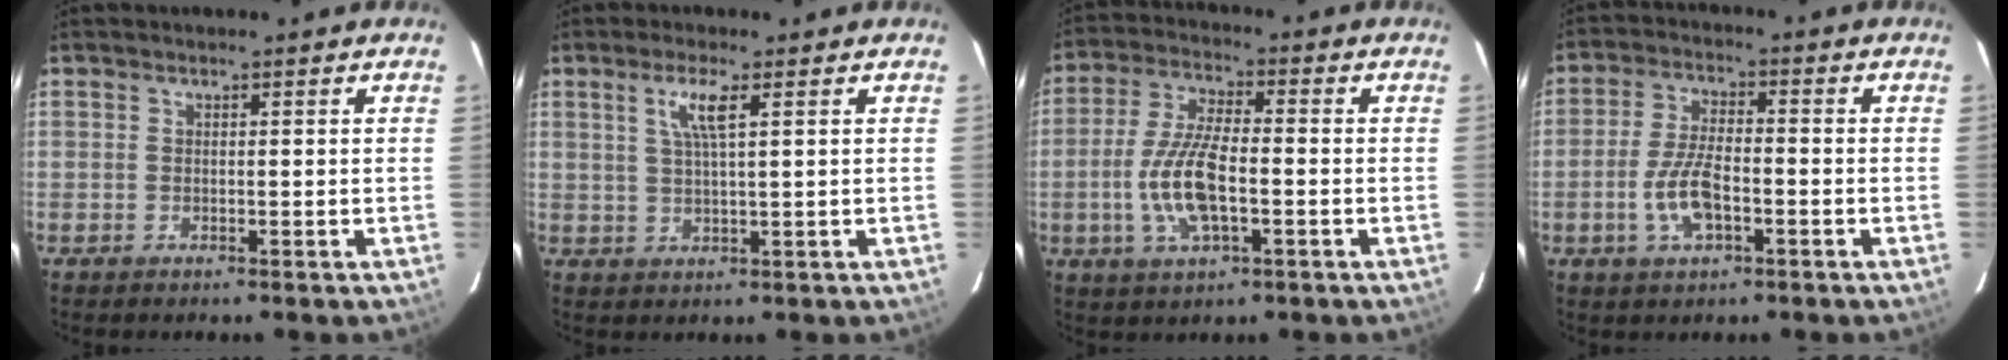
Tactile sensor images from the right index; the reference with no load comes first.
{"total": 4.3, "force": [1.9, 0.1, 3.8], "torque": [-0.076, 0.000, 0.035]}
{"total": 11.2, "force": [-2.6, 3.9, 10.1], "torque": [-0.211, -0.001, -0.050]}
{"total": 8.0, "force": [-2.8, 3.3, 6.8], "torque": [-0.142, 0.000, -0.051]}